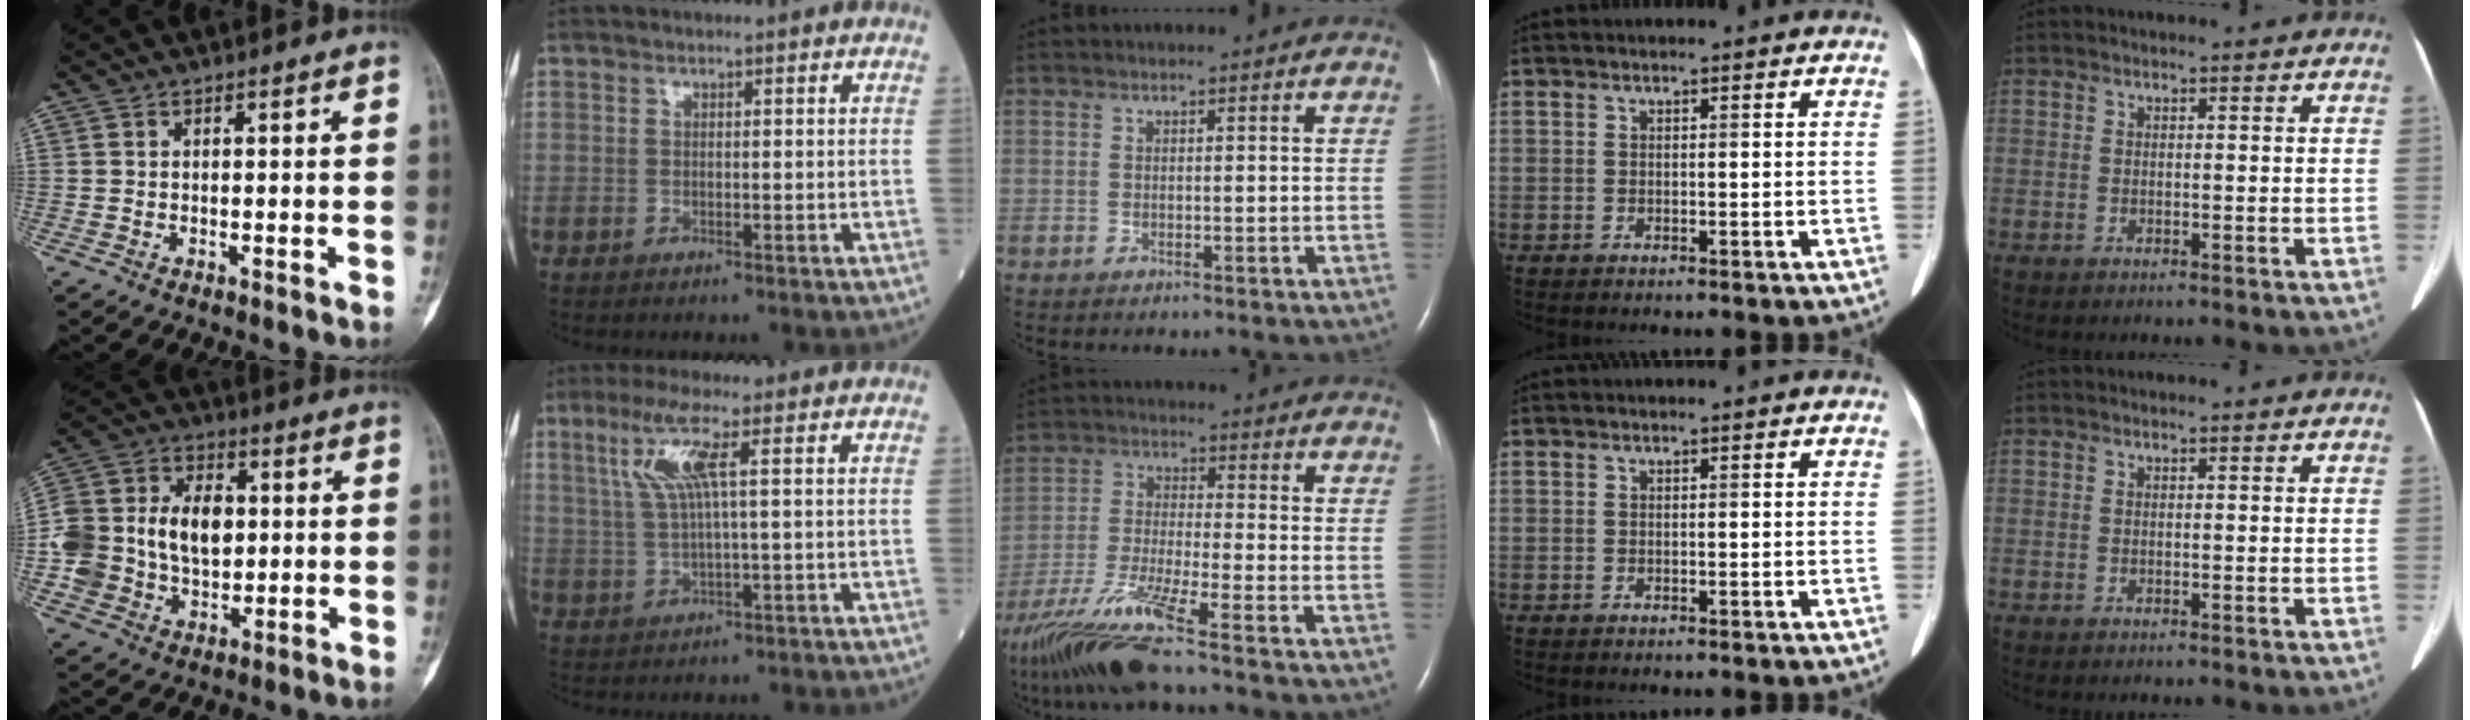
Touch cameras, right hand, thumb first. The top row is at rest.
{"thumb": {"total": 18.4, "force": [0.2, 13.5, 12.5], "torque": [-0.225, 0.025, 0.011]}, "index": {"total": 6.0, "force": [2.2, -0.3, 5.6], "torque": [-0.121, 0.010, 0.049]}, "middle": {"total": 13.0, "force": [-9.5, -0.6, 8.9], "torque": [-0.185, -0.034, -0.178]}}